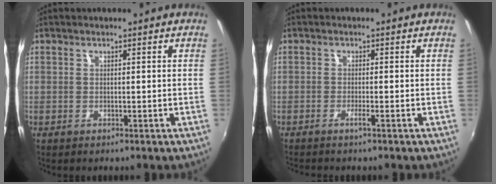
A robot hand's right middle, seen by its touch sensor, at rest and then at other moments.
{"total": 1.3, "force": [-0.9, -0.4, 0.8], "torque": [-0.021, 0.003, -0.018]}